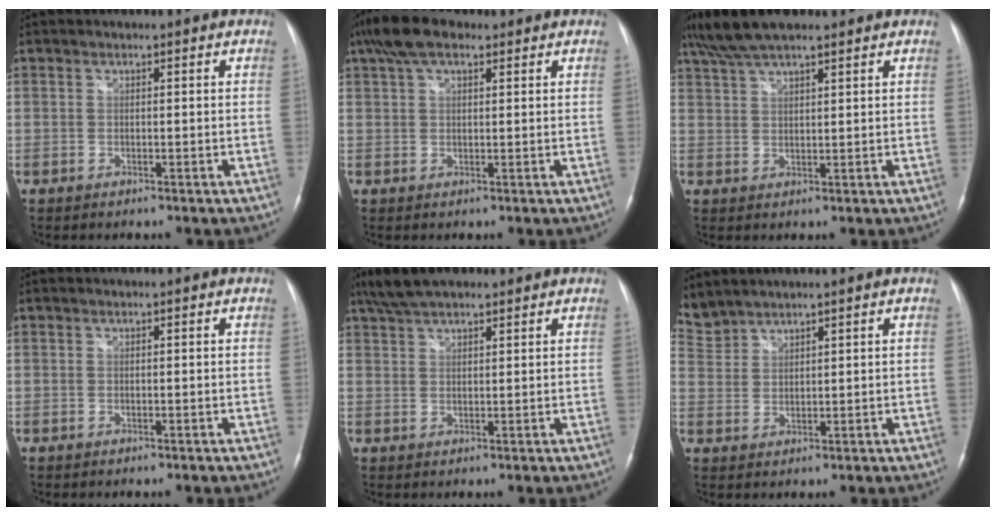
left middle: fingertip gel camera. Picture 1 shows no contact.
{"total": 7.0, "force": [4.5, 2.8, 4.5], "torque": [-0.094, 0.031, 0.081]}
{"total": 8.7, "force": [6.9, 1.8, 4.9], "torque": [-0.098, 0.029, 0.126]}
{"total": 0.0}
{"total": 6.9, "force": [5.5, 1.9, 3.6], "torque": [-0.074, 0.023, 0.103]}
{"total": 4.4, "force": [4.3, 0.7, -0.2], "torque": [-0.011, 0.015, 0.098]}